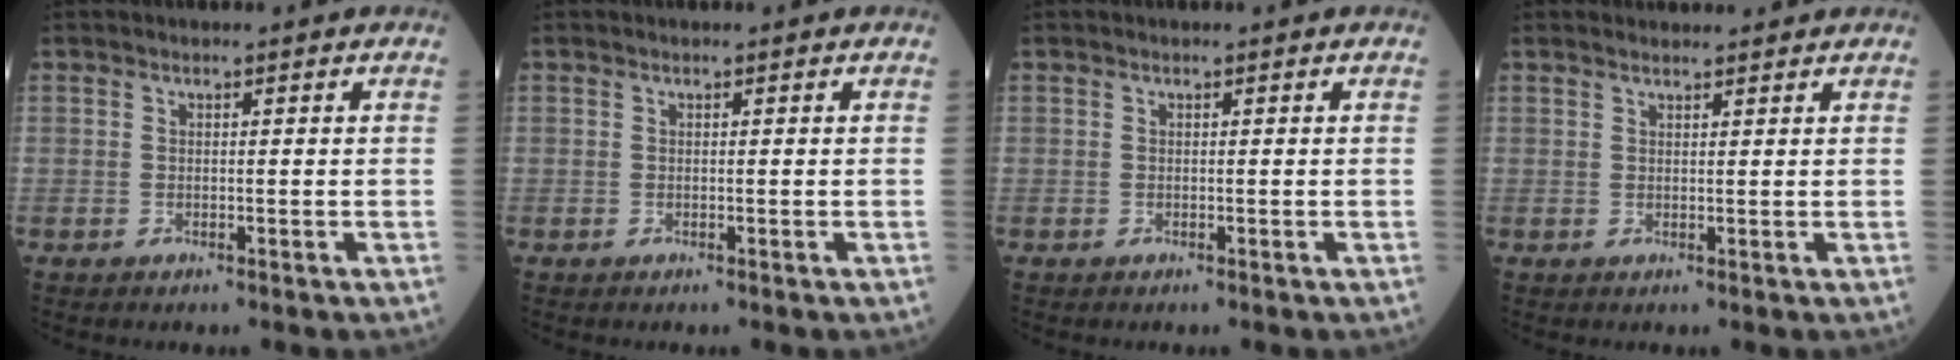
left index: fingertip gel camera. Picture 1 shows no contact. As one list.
[{"total": 0.0}, {"total": 0.0}, {"total": 2.3, "force": [2.2, 0.5, 0.6], "torque": [-0.012, 0.018, 0.036]}]